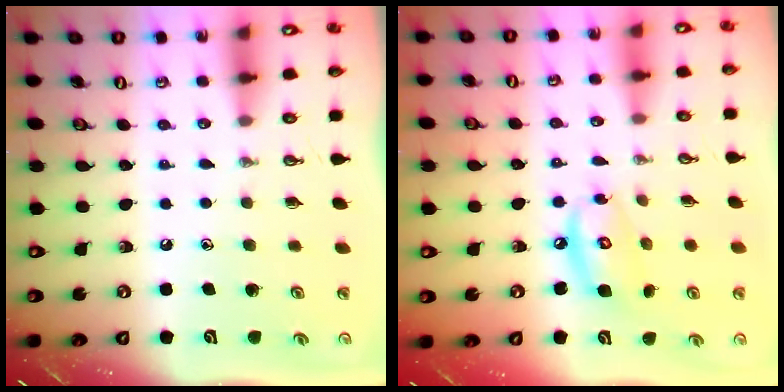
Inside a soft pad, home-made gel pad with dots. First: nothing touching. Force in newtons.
{"total": 9.8, "press": 9.7, "slide": 1.0}